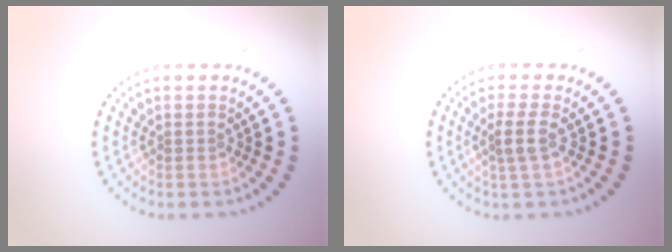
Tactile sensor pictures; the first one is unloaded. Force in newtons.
{"total": 1.9, "press": 1.5, "slide": 1.1}